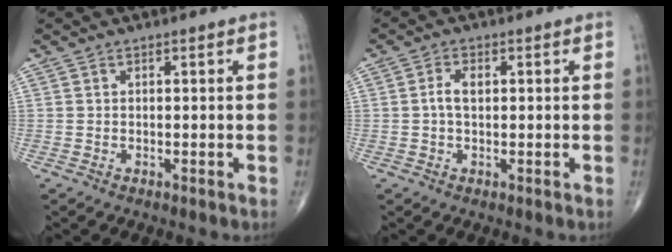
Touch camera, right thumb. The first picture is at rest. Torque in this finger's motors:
{"motor_torque": [0.00, 0.00, 0.29, -0.09, 0.06]}